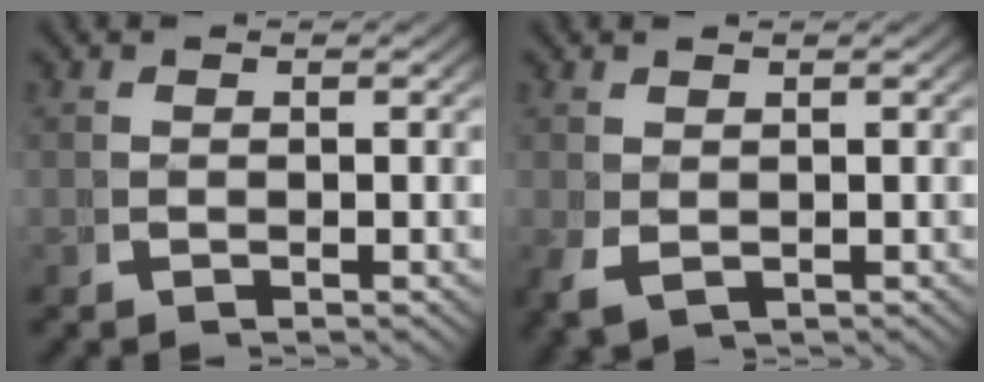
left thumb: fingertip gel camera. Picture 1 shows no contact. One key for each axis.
{"total": 1.5, "fx": -0.1, "fy": 1.0, "fz": 1.2, "tx": -0.023, "ty": -0.007, "tz": 0.010}